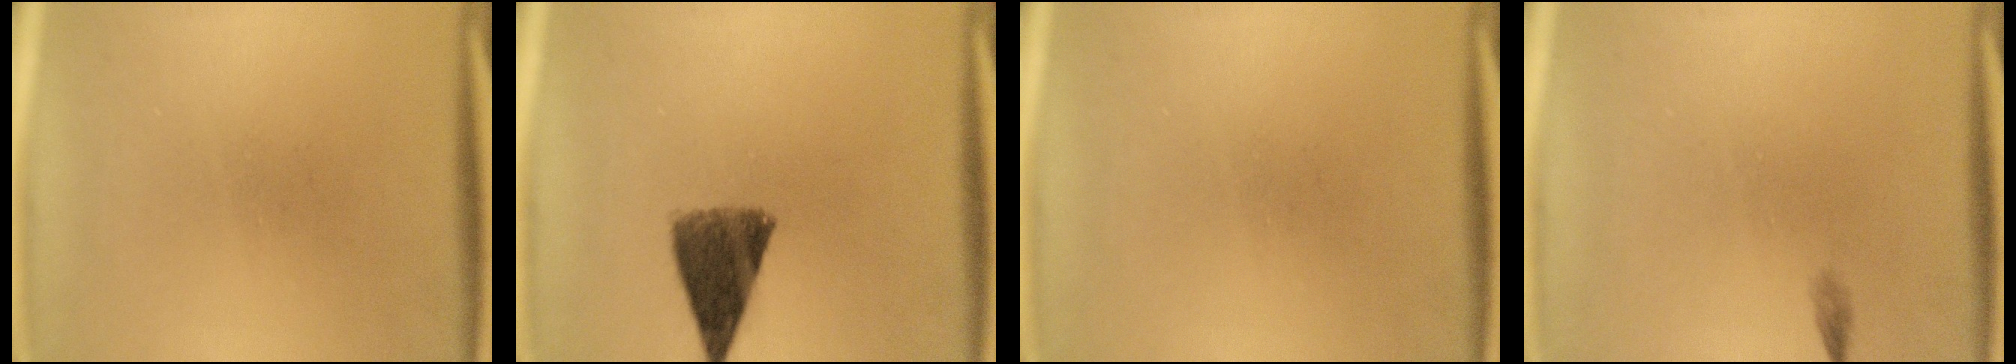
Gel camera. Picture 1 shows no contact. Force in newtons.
{"total": 8.8}
{"total": 0.0}
{"total": 0.6}